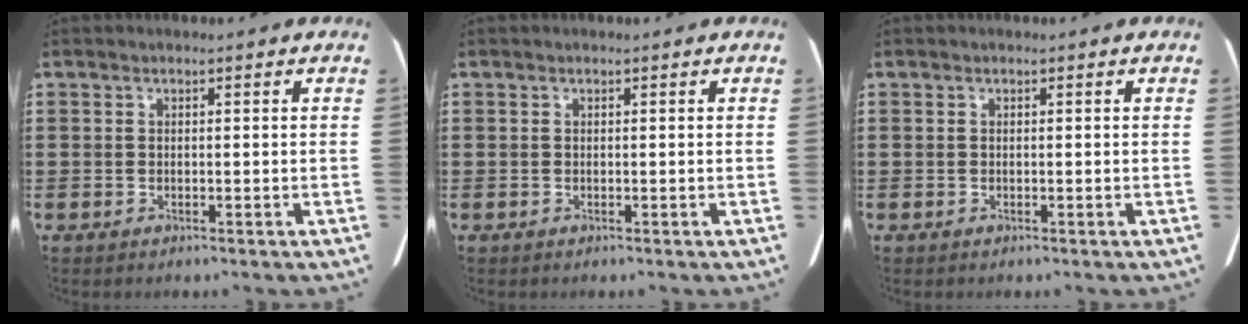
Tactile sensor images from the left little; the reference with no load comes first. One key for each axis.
{"total": 0.0}
{"total": 0.0}